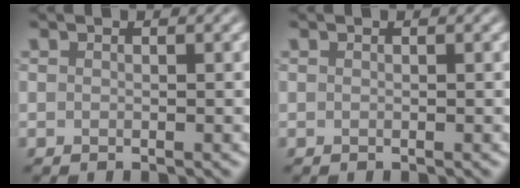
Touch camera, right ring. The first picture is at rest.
{"total": 0.0}